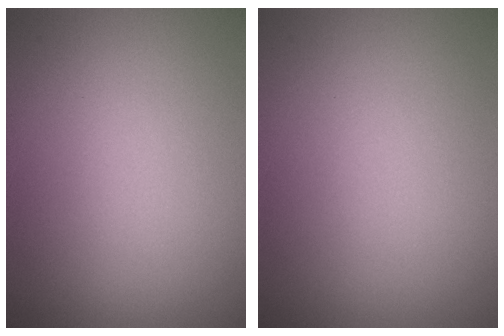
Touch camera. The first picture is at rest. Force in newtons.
{"total": 0.0}